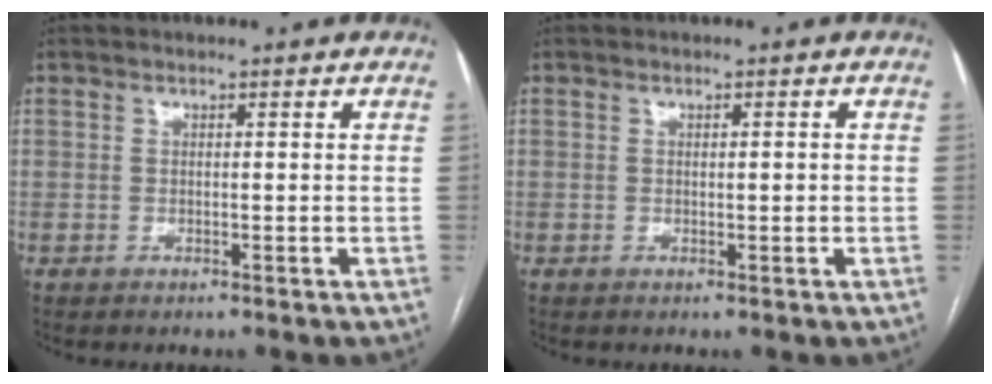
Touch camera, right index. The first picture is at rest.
{"total": 0.9, "force": [0.0, 0.1, 0.9], "torque": [-0.017, 0.002, 0.002]}